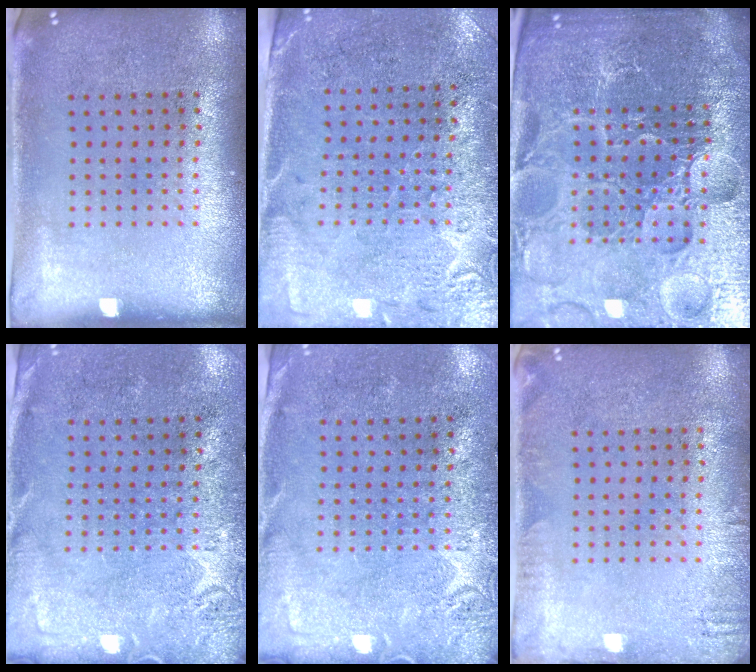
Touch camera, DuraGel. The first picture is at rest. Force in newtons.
{"total": 2.8, "press": 2.5, "slide": 1.3}
{"total": 6.2, "press": 5.6, "slide": 2.8}
{"total": 2.8, "press": 2.3, "slide": 1.6}
{"total": 2.8, "press": 2.3, "slide": 1.6}
{"total": 1.5, "press": 1.5, "slide": 0.2}